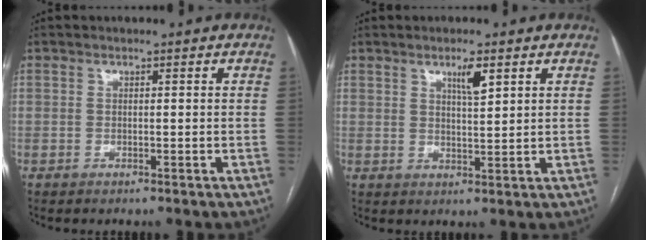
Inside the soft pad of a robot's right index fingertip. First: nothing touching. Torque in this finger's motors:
{"motor_torque": [0.10, 0.08, 0.11, 0.04]}